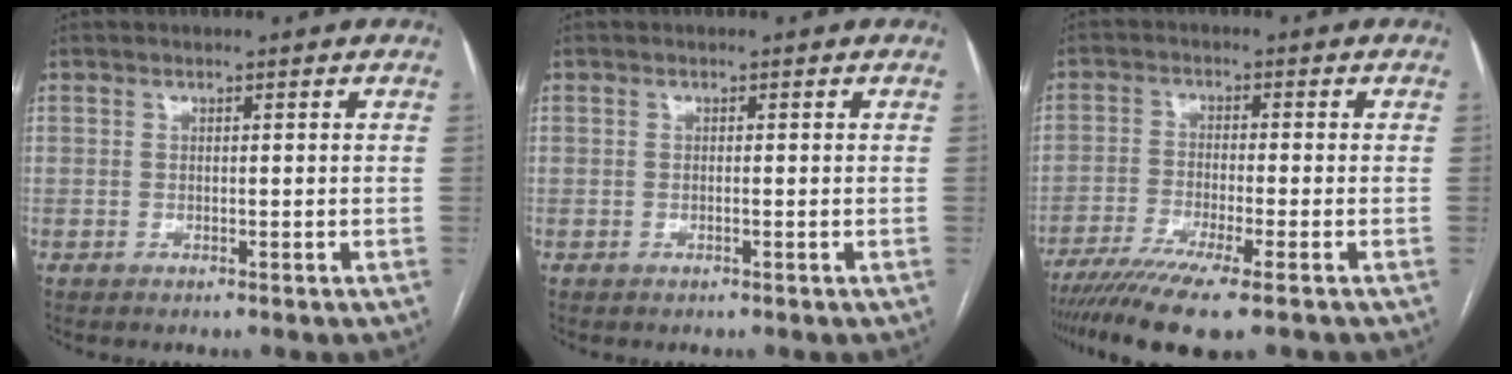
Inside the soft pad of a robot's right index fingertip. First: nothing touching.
{"total": 0.0}
{"total": 11.3, "force": [-8.2, 0.5, 7.7], "torque": [-0.127, -0.022, -0.133]}